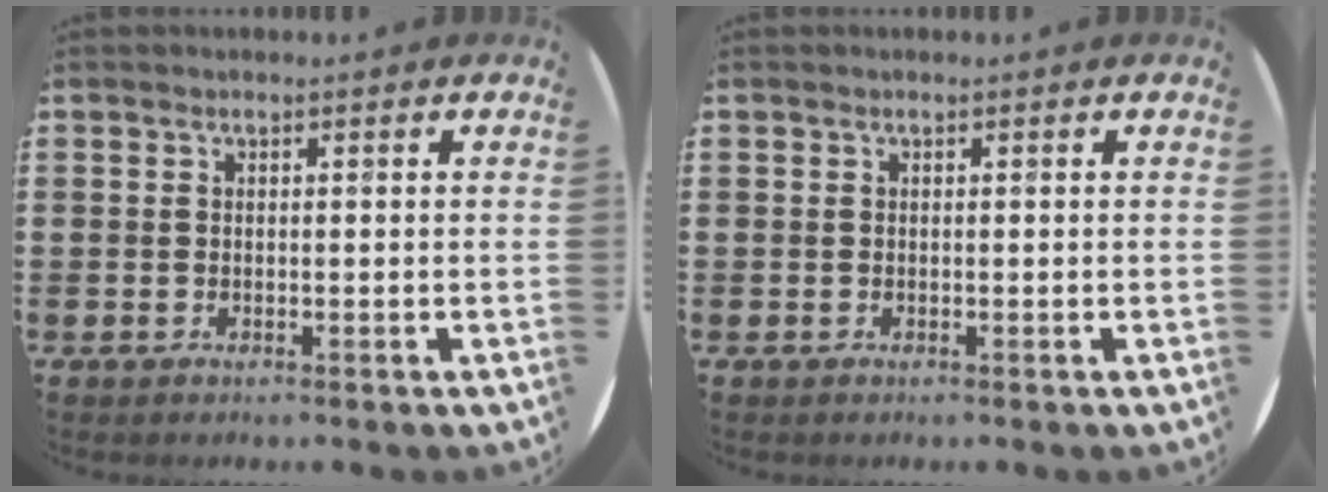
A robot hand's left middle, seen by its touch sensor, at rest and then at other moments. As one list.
[{"total": 0.0}]